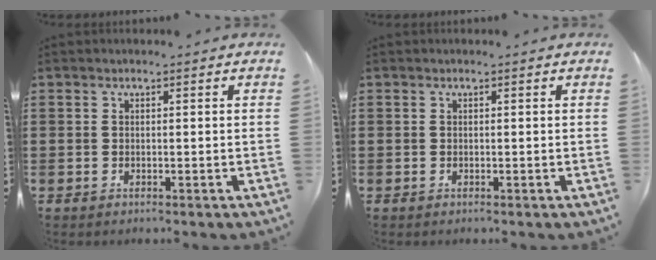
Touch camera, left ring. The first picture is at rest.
{"total": 0.0}